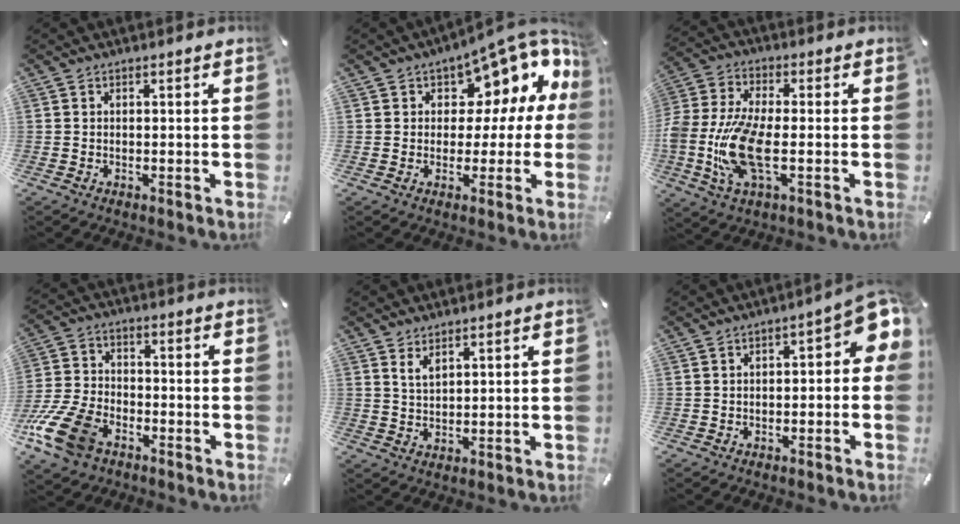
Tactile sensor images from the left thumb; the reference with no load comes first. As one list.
[{"total": 11.8, "force": [7.9, 6.8, 5.6], "torque": [-0.082, -0.064, 0.140]}, {"total": 14.8, "force": [-2.8, 6.0, 13.2], "torque": [-0.300, -0.023, -0.057]}, {"total": 14.1, "force": [-7.8, 8.7, 8.0], "torque": [-0.172, 0.041, -0.143]}, {"total": 3.0, "force": [2.3, 1.0, 1.6], "torque": [-0.035, -0.006, 0.043]}, {"total": 6.3, "force": [0.4, 2.9, 5.6], "torque": [-0.071, -0.009, 0.001]}]